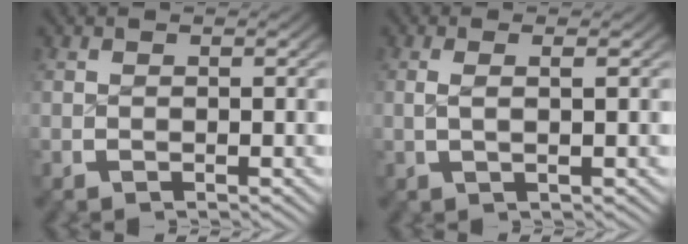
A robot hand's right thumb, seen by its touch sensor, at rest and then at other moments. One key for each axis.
{"total": 1.7, "fx": 0.4, "fy": 0.3, "fz": 1.6, "tx": -0.035, "ty": -0.001, "tz": 0.012}